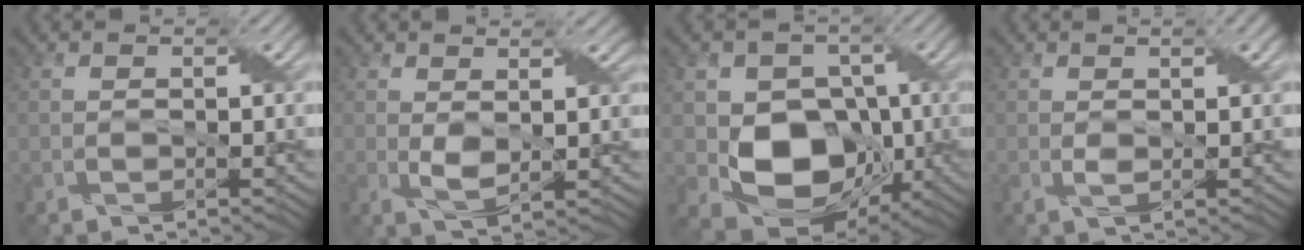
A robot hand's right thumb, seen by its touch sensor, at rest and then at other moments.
{"total": 3.3, "force": [1.1, 1.5, 2.7], "torque": [-0.064, -0.003, 0.023]}
{"total": 10.4, "force": [-1.2, 8.2, 6.2], "torque": [-0.108, -0.017, -0.027]}
{"total": 2.5, "force": [0.9, 0.5, 2.3], "torque": [-0.045, 0.004, 0.015]}